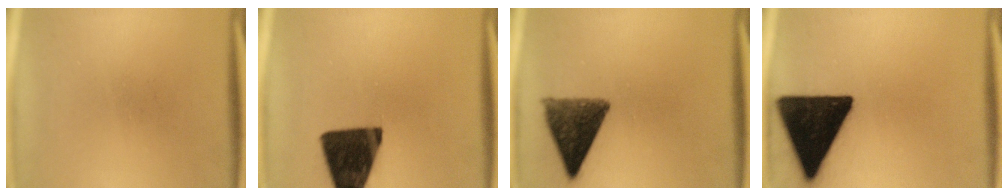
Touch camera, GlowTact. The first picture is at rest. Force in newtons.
{"total": 16.7}
{"total": 10.4}
{"total": 19.4}